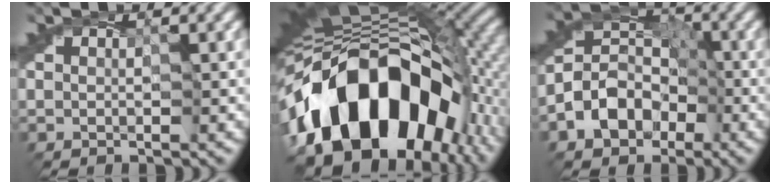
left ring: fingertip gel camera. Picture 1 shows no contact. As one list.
[{"total": 17.8, "force": [-6.4, 10.3, 13.0], "torque": [-0.213, -0.016, -0.105]}, {"total": 5.9, "force": [-2.6, 4.5, 2.8], "torque": [-0.041, 0.011, -0.058]}]